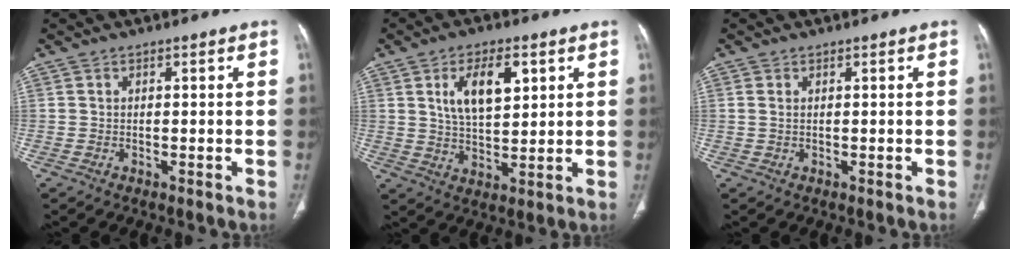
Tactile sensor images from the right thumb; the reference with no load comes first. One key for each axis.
{"total": 10.1, "fx": 3.7, "fy": 4.9, "fz": 8.0, "tx": -0.123, "ty": -0.013, "tz": 0.070}
{"total": 0.8, "fx": 0.3, "fy": 0.4, "fz": 0.7, "tx": -0.020, "ty": 0.006, "tz": 0.010}